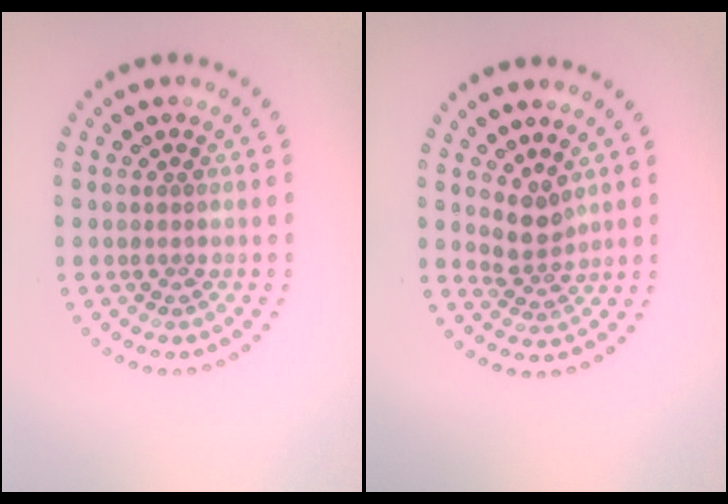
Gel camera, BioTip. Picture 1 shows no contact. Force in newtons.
{"total": 2.3, "press": 1.7, "slide": 1.5}